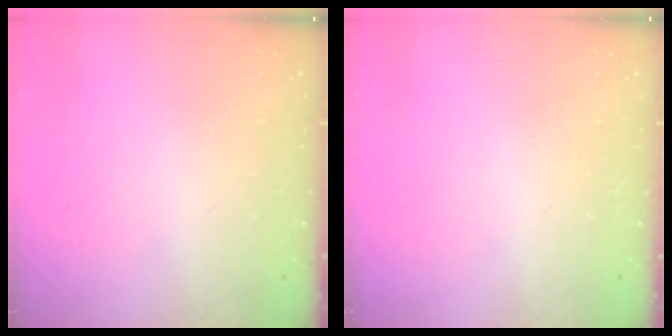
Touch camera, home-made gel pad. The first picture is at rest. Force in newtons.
{"total": 0.0}